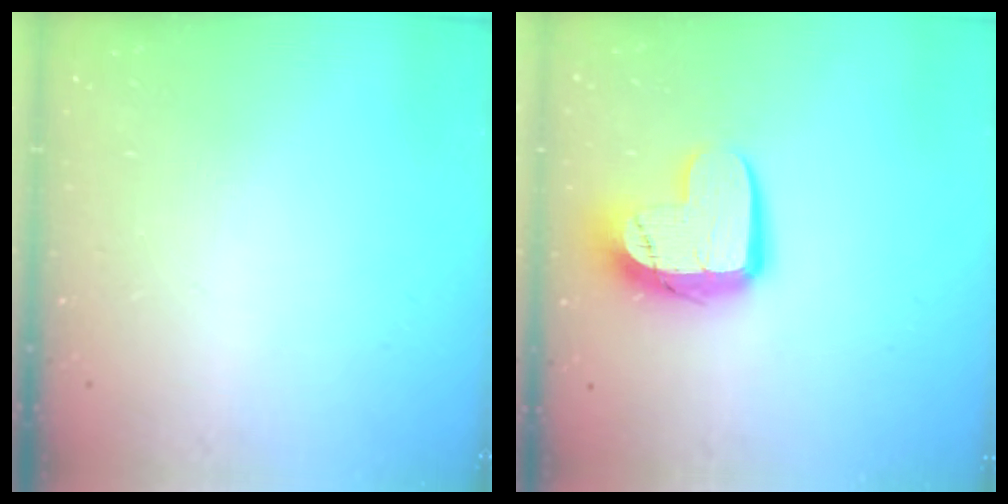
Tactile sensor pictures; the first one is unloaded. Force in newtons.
{"total": 12.7, "press": 12.7, "slide": 1.0}